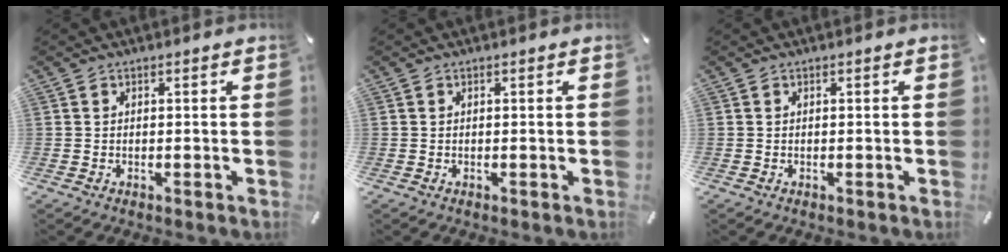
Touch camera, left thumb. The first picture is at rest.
{"total": 0.0}
{"total": 0.0}